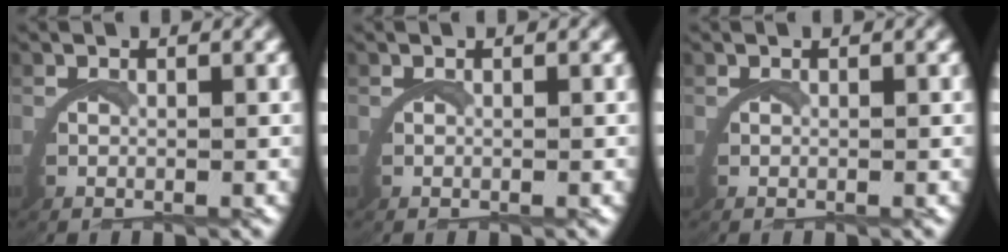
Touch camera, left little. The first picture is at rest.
{"total": 0.0}
{"total": 0.0}